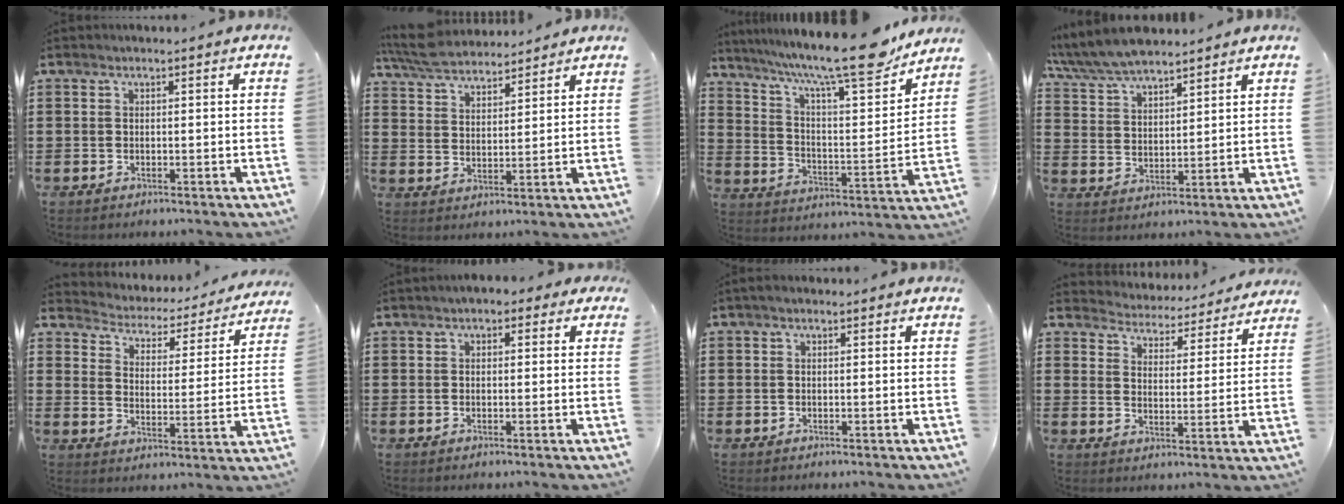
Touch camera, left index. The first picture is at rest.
{"total": 6.4, "force": [6.0, 1.4, 1.6], "torque": [-0.055, -0.015, 0.112]}
{"total": 15.0, "force": [11.9, 1.9, 8.9], "torque": [-0.167, -0.076, 0.195]}
{"total": 6.8, "force": [6.4, 1.2, 2.0], "torque": [-0.062, -0.019, 0.119]}
{"total": 3.1, "force": [3.0, 0.6, -0.3], "torque": [-0.018, -0.030, 0.042]}
{"total": 1.6, "force": [0.3, 1.2, 1.0], "torque": [-0.015, 0.006, 0.001]}
{"total": 0.7, "force": [0.0, 0.5, 0.4], "torque": [-0.008, 0.006, -0.001]}
{"total": 4.5, "force": [4.5, 0.1, -0.4], "torque": [-0.020, -0.040, 0.074]}